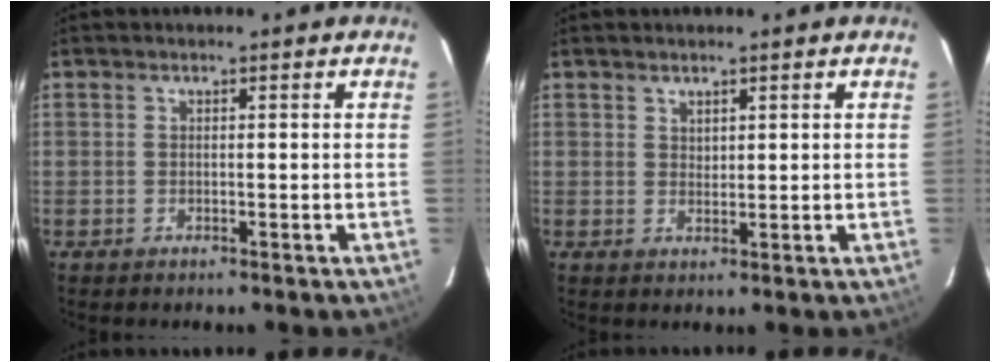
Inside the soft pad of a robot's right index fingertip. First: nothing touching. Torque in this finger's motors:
{"motor_torque": [-0.05, 0.02, -0.01, 0.00]}